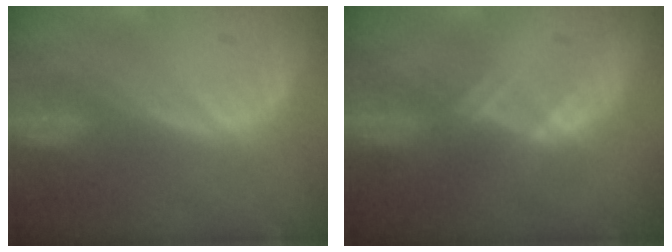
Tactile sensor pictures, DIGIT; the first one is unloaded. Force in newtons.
{"total": 1.9, "press": 1.9, "slide": 0.3}